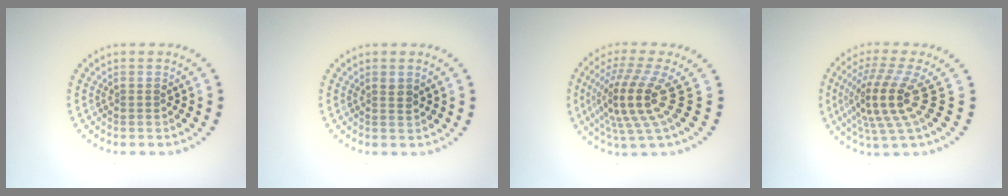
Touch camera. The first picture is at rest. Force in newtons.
{"total": 0.9, "press": 0.8, "slide": 0.4}
{"total": 5.3, "press": 3.7, "slide": 3.8}
{"total": 4.9, "press": 3.7, "slide": 3.3}